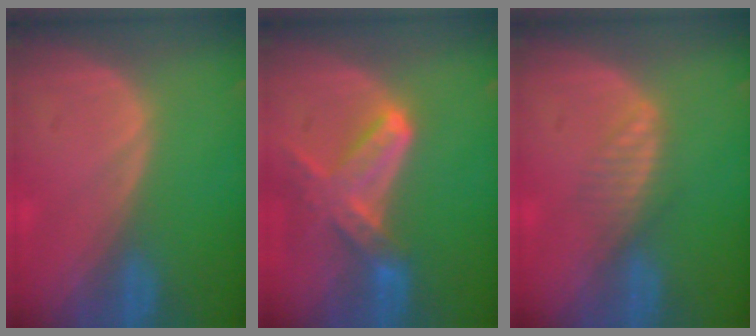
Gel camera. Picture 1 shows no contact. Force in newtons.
{"total": 7.6, "press": 6.9, "slide": 3.4}
{"total": 2.7, "press": 2.7, "slide": 0.2}